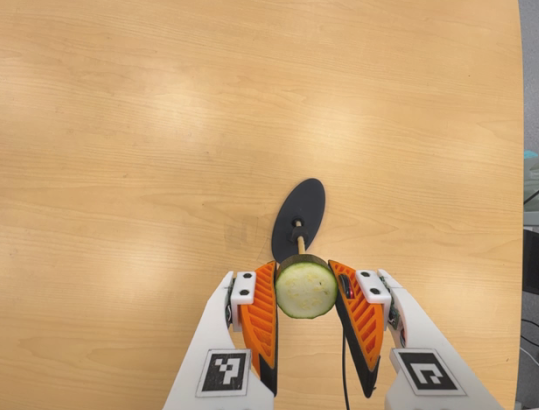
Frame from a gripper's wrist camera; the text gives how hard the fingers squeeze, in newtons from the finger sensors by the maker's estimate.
{"total": 9.6, "left": 9.1, "right": 10.1}